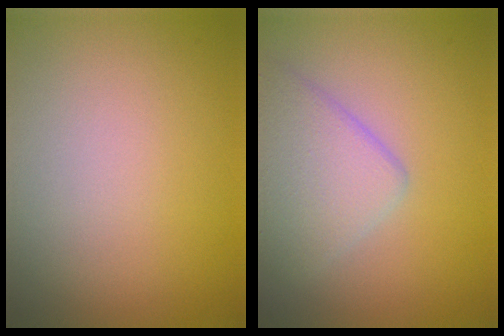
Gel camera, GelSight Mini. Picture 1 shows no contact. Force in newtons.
{"total": 4.0, "press": 4.0, "slide": 0.4}